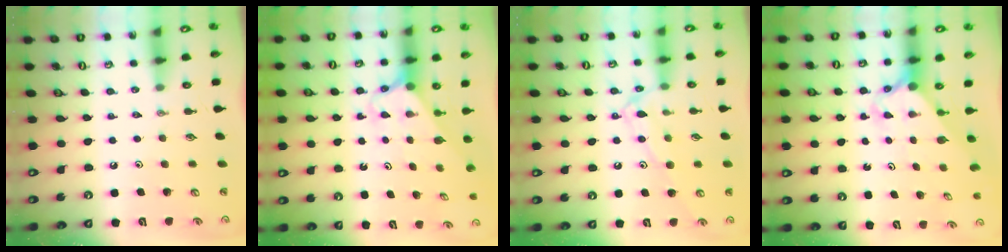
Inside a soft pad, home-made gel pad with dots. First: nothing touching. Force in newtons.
{"total": 2.5, "press": 2.5, "slide": 0.3}
{"total": 11.8, "press": 11.7, "slide": 0.9}
{"total": 2.7, "press": 2.7, "slide": 0.2}